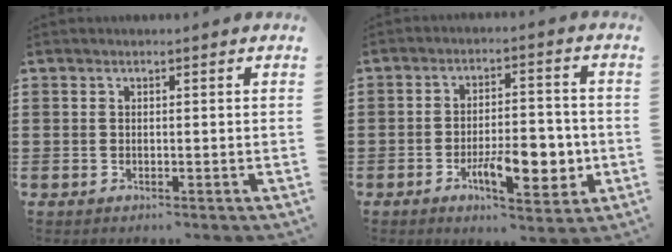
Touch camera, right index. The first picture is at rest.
{"total": 9.8, "force": [-3.0, 4.2, 8.3], "torque": [-0.118, -0.006, -0.050]}